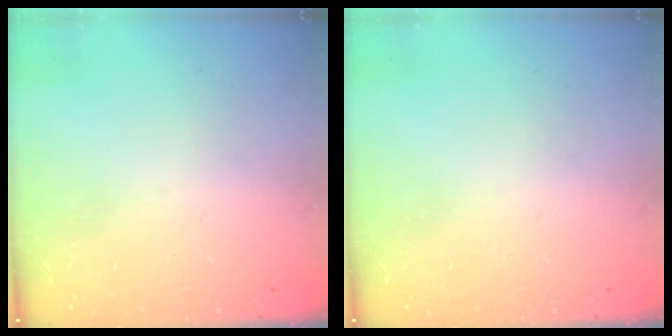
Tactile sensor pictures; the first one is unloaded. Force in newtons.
{"total": 0.0}